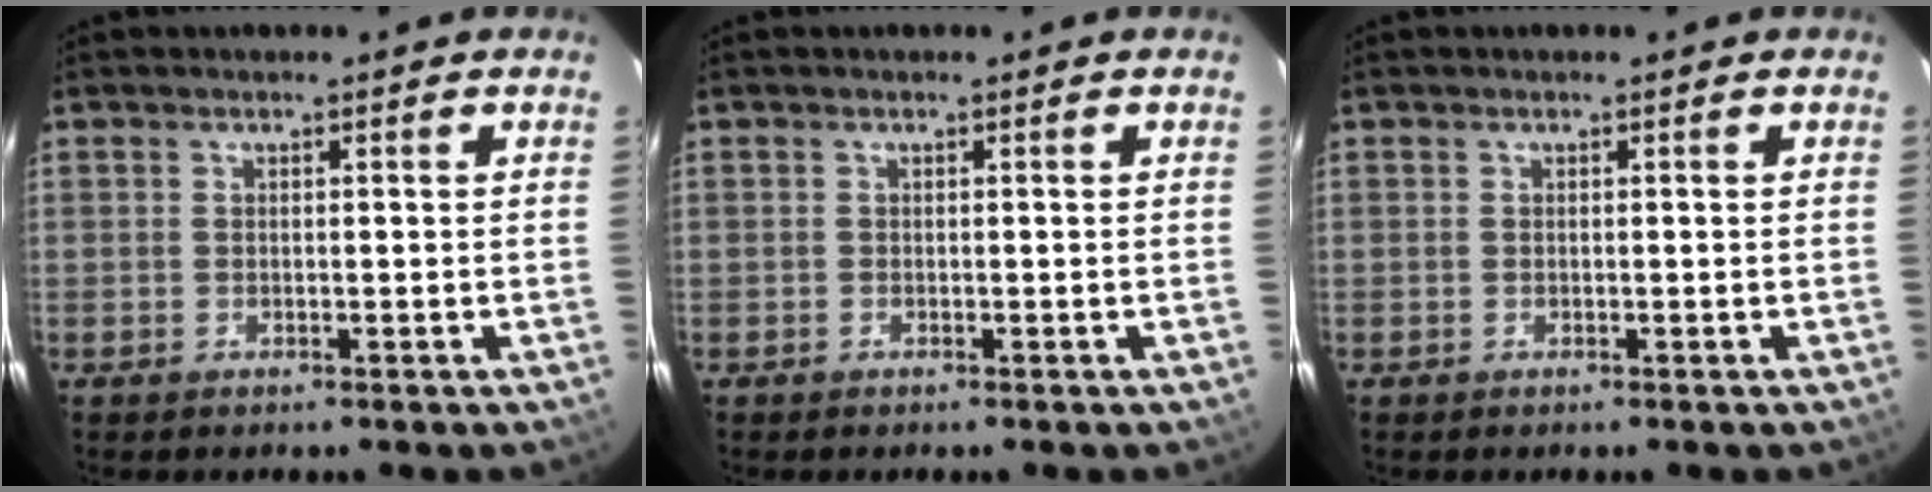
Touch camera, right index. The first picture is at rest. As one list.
[{"total": 0.0}, {"total": 0.0}]